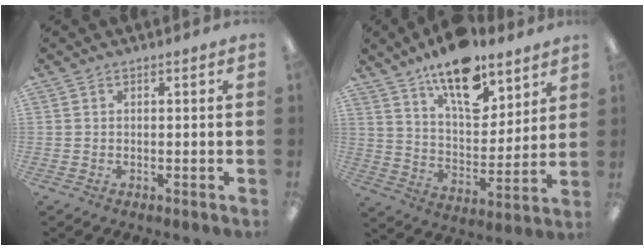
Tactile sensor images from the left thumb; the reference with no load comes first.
{"total": 16.2, "force": [11.8, 6.8, 8.7], "torque": [-0.136, -0.068, 0.205]}